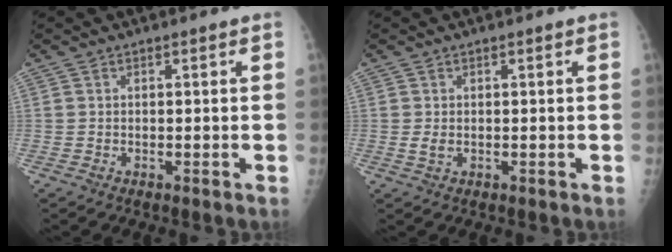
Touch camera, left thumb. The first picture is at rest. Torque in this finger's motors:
{"motor_torque": [-0.20, 0.11, 0.27, 0.08, 0.01]}